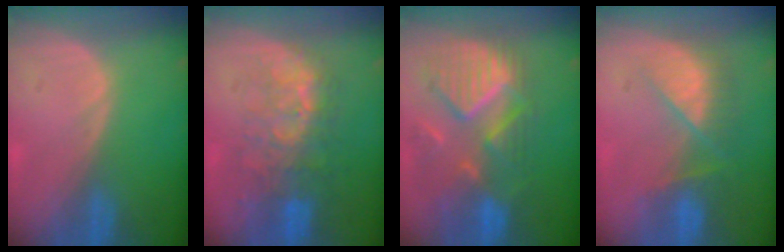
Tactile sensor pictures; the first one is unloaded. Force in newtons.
{"total": 9.9, "press": 8.6, "slide": 4.9}
{"total": 11.4, "press": 10.1, "slide": 5.2}
{"total": 7.9, "press": 7.2, "slide": 3.1}